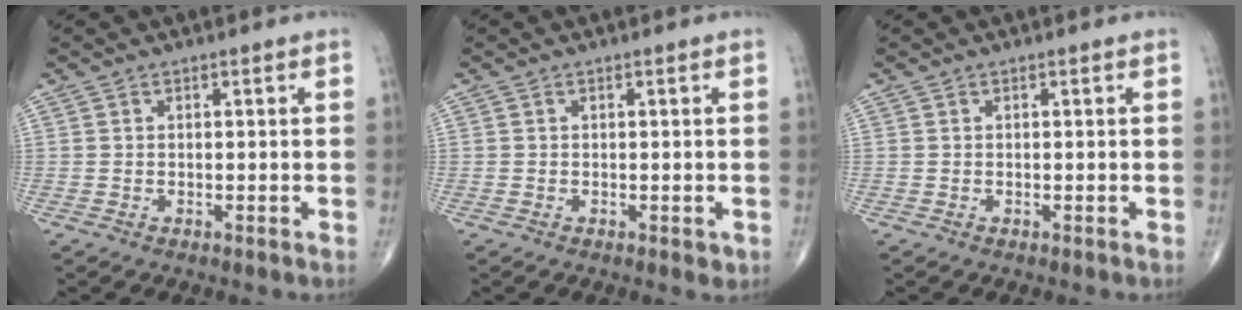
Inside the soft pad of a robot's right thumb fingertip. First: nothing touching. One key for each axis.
{"total": 1.1, "fx": -0.3, "fy": 0.6, "fz": 0.9, "tx": -0.005, "ty": -0.002, "tz": -0.003}
{"total": 0.0}